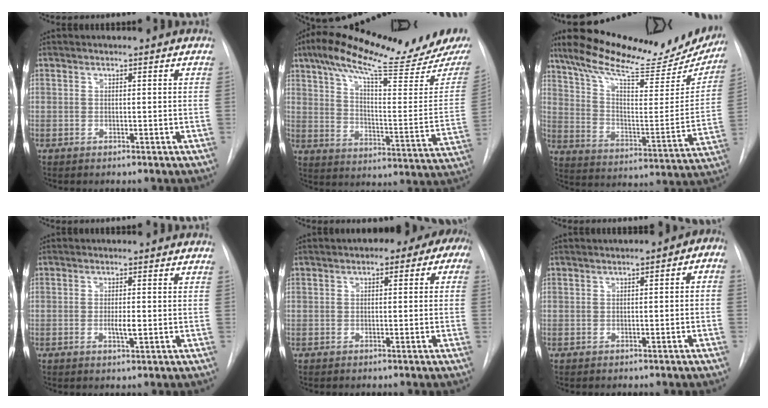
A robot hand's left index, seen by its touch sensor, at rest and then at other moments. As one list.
[{"total": 22.5, "force": [18.7, 1.1, 12.5], "torque": [-0.200, -0.048, 0.264]}, {"total": 26.9, "force": [23.1, 6.2, 12.4], "torque": [-0.197, -0.033, 0.318]}, {"total": 2.2, "force": [-0.4, 0.4, 2.1], "torque": [-0.039, -0.003, -0.006]}, {"total": 7.4, "force": [2.9, 3.6, 5.9], "torque": [-0.063, 0.039, 0.031]}, {"total": 3.2, "force": [0.0, 1.5, 2.8], "torque": [-0.032, 0.023, -0.002]}]